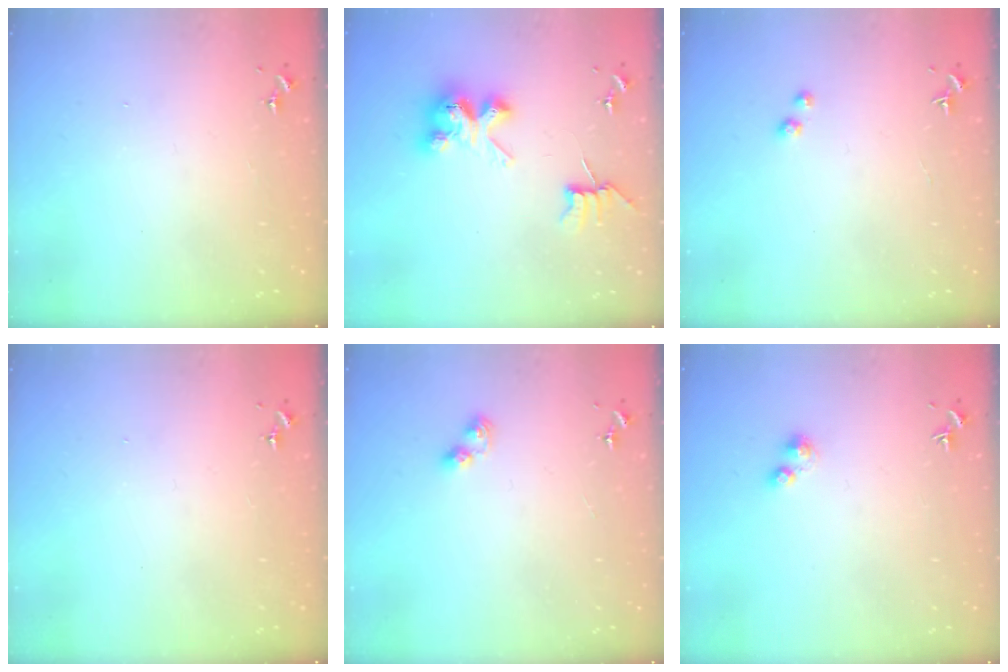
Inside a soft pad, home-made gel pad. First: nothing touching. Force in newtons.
{"total": 9.9, "press": 9.8, "slide": 0.9}
{"total": 1.7, "press": 1.6, "slide": 0.1}
{"total": 0.0}
{"total": 5.5, "press": 5.4, "slide": 0.6}
{"total": 2.4, "press": 2.3, "slide": 0.3}